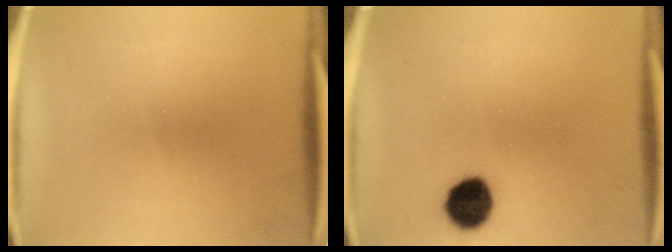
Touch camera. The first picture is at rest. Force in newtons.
{"total": 8.4}